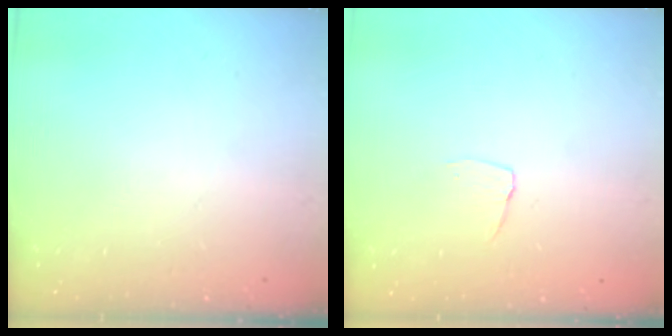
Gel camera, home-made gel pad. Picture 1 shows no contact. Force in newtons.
{"total": 3.6, "press": 3.6, "slide": 0.3}